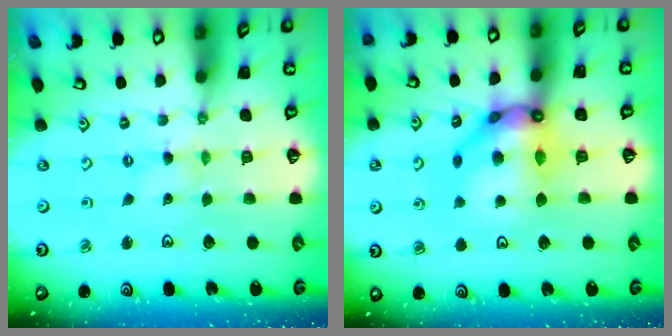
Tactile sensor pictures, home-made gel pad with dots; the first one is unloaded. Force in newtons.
{"total": 14.5, "press": 14.4, "slide": 1.3}